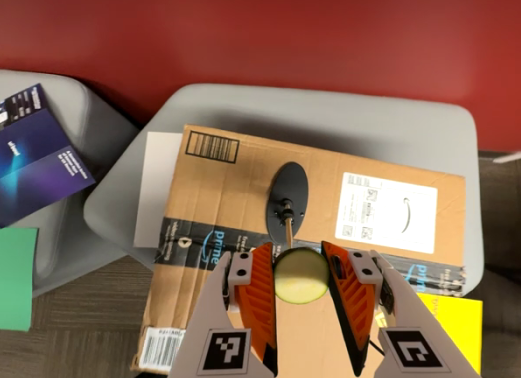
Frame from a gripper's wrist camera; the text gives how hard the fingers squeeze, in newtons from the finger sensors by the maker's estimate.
{"total": 9.6, "left": 9.8, "right": 9.5}